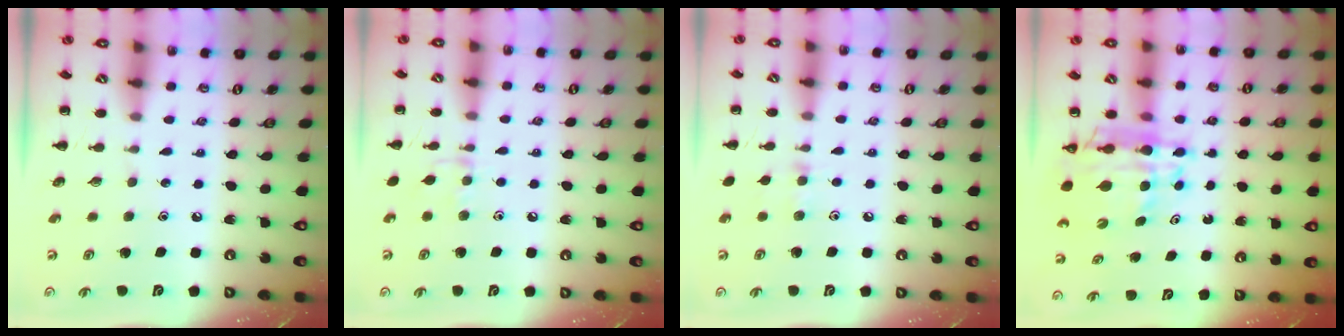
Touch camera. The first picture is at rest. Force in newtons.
{"total": 6.3, "press": 6.0, "slide": 1.8}
{"total": 5.9, "press": 5.7, "slide": 1.4}
{"total": 12.8, "press": 12.2, "slide": 3.8}